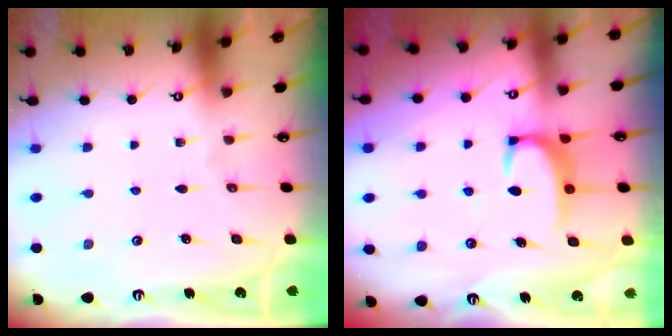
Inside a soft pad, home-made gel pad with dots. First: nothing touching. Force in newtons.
{"total": 3.2, "press": 3.1, "slide": 0.4}